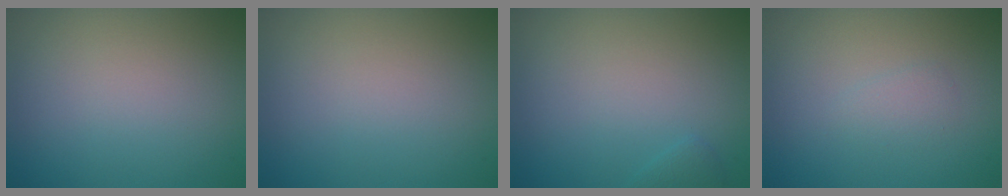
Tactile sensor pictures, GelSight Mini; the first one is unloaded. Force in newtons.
{"total": 0.0}
{"total": 0.7, "press": 0.7, "slide": 0.1}
{"total": 1.0, "press": 1.0, "slide": 0.1}